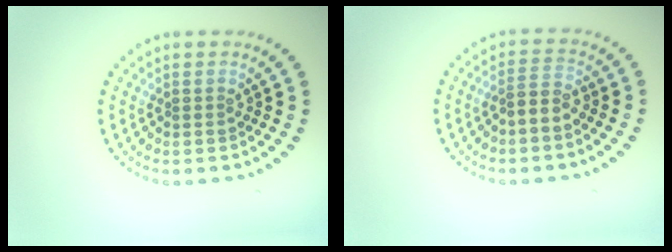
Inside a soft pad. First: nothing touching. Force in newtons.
{"total": 1.6, "press": 1.4, "slide": 0.9}